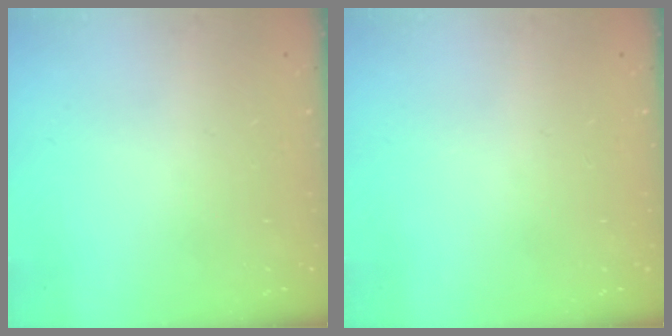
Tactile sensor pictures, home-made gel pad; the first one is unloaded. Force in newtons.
{"total": 0.0}